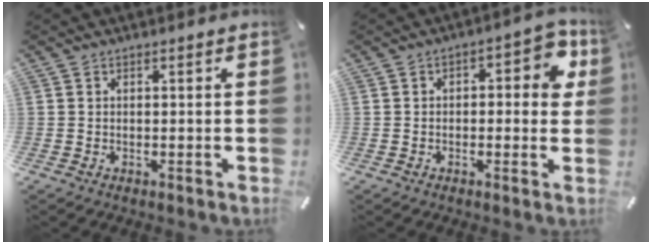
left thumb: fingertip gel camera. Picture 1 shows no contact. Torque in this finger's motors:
{"motor_torque": [0.35, 0.05, 0.18, 0.11, 0.01]}